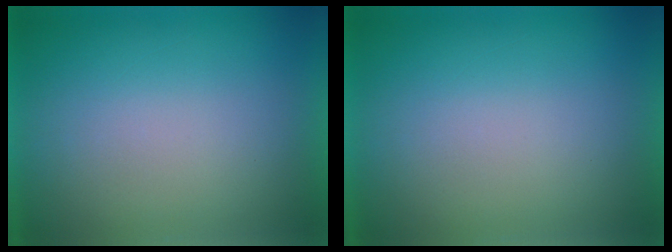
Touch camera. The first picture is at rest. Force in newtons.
{"total": 0.0}